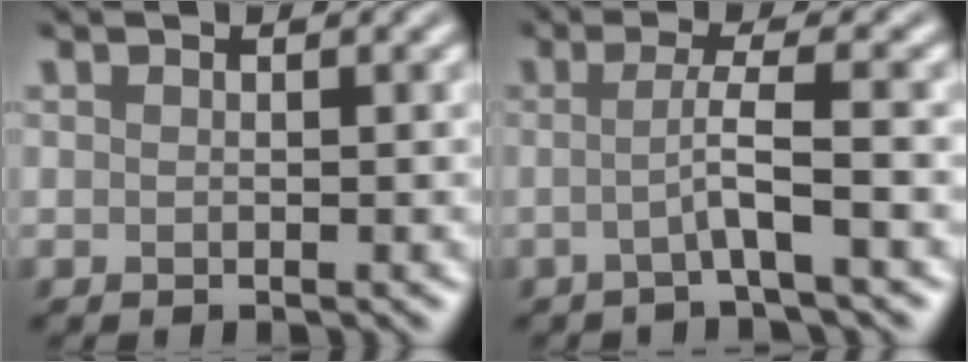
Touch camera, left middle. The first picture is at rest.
{"total": 3.3, "force": [-0.7, 0.4, 3.2], "torque": [-0.054, 0.000, -0.024]}